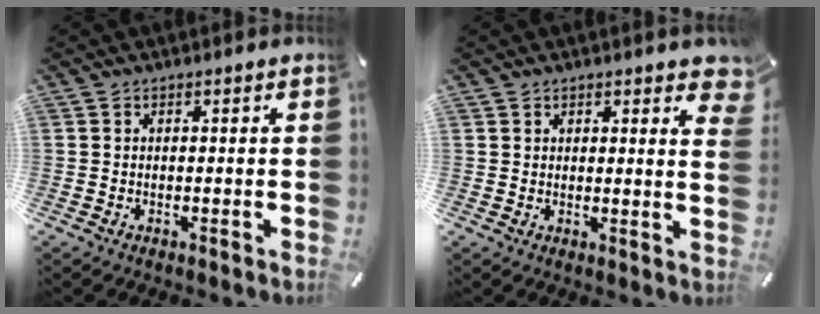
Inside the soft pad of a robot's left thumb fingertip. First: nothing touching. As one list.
[{"total": 2.9, "force": [2.3, 1.1, 1.3], "torque": [-0.008, -0.009, 0.037]}]